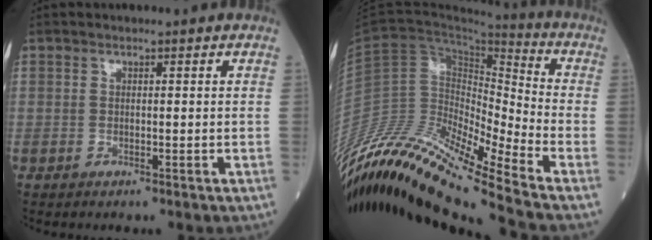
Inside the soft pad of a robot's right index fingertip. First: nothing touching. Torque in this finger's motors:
{"motor_torque": [-1.99, -0.15, -1.06, -0.21]}